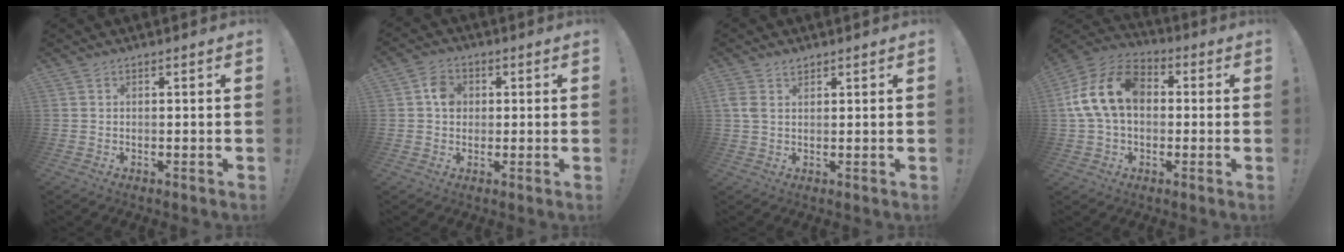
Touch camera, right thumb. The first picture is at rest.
{"total": 6.1, "force": [0.6, 5.1, 3.3], "torque": [-0.046, 0.010, 0.012]}
{"total": 2.7, "force": [1.5, 1.5, 1.6], "torque": [-0.027, -0.007, 0.029]}
{"total": 17.4, "force": [2.5, 12.1, 12.2], "torque": [-0.224, 0.016, 0.047]}